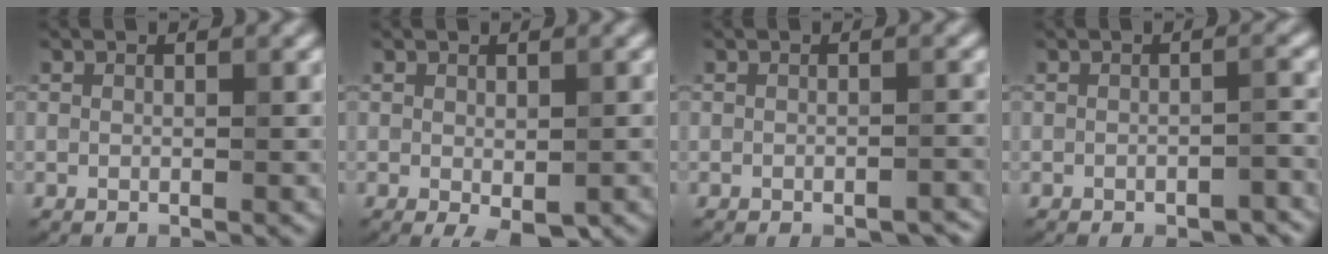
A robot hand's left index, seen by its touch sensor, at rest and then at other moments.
{"total": 1.5, "force": [-0.5, 0.6, 1.2], "torque": [-0.021, -0.008, 0.000]}
{"total": 1.7, "force": [-1.4, 0.4, 0.9], "torque": [-0.012, -0.001, -0.019]}
{"total": 2.6, "force": [-1.8, 0.7, 1.7], "torque": [-0.026, 0.001, -0.026]}